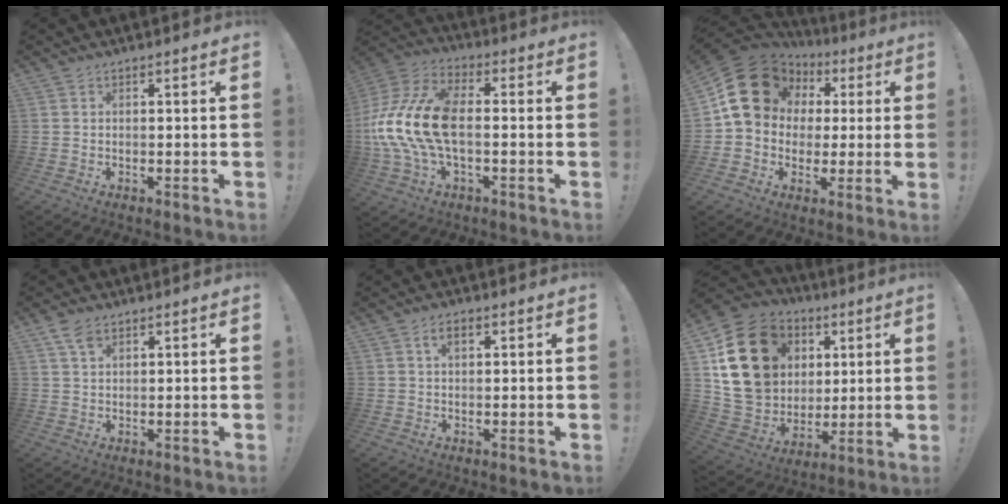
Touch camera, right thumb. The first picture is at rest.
{"total": 18.5, "force": [-1.2, 10.5, 15.1], "torque": [-0.309, 0.018, -0.010]}
{"total": 19.5, "force": [6.1, 15.4, 10.3], "torque": [-0.144, -0.008, 0.127]}
{"total": 4.3, "force": [2.7, 2.1, 2.5], "torque": [-0.046, -0.011, 0.050]}
{"total": 3.2, "force": [1.3, 1.5, 2.5], "torque": [-0.037, 0.000, 0.019]}
{"total": 24.1, "force": [7.9, 19.2, 12.2], "torque": [-0.206, -0.022, 0.177]}